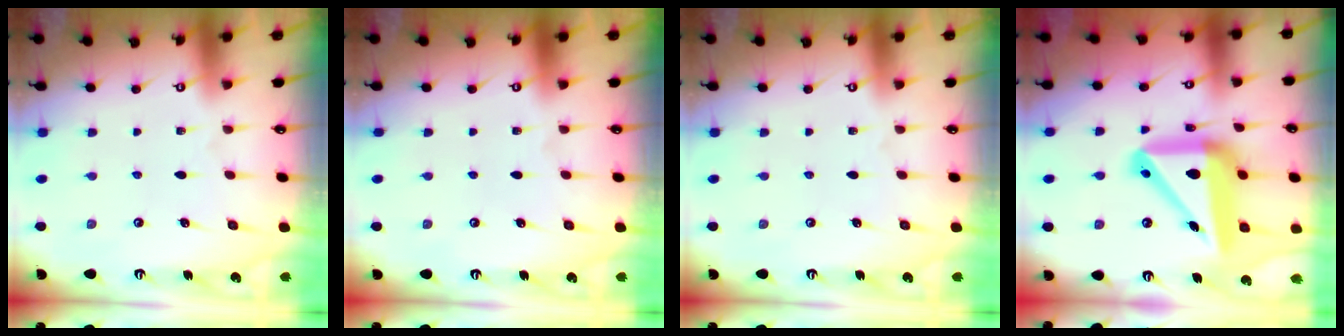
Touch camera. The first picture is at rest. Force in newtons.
{"total": 0.0}
{"total": 0.0}
{"total": 20.2, "press": 20.0, "slide": 2.9}